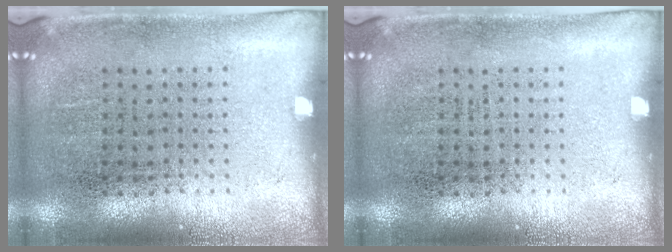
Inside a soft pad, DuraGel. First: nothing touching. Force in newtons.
{"total": 0.0}